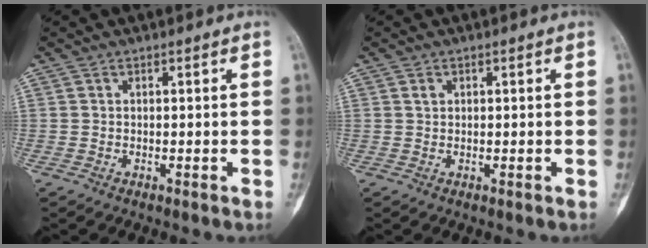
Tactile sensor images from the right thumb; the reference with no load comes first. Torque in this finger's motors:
{"motor_torque": [-0.26, 0.16, 0.28, -0.19, -0.02]}